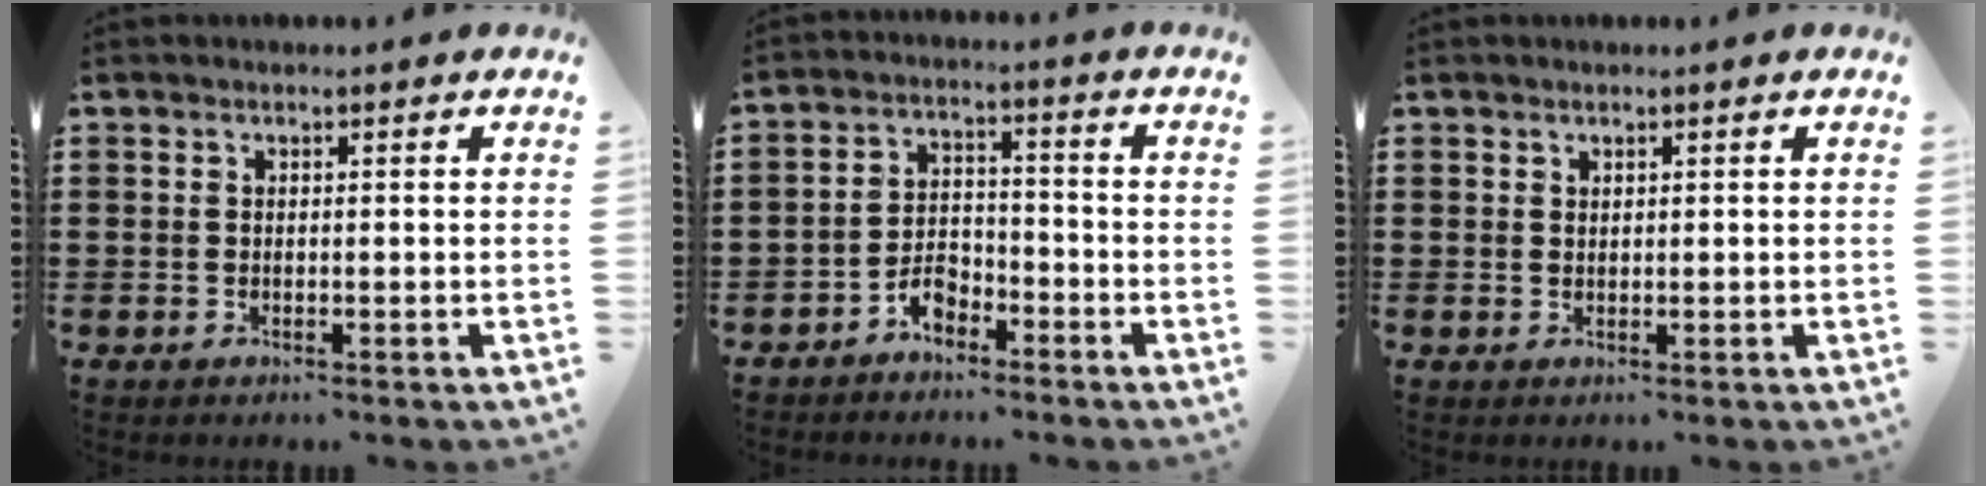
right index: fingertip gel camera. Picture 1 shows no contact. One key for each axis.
{"total": 4.1, "fx": -3.1, "fy": 2.0, "fz": 1.7, "tx": -0.032, "ty": 0.011, "tz": -0.061}
{"total": 0.7, "fx": 0.6, "fy": 0.4, "fz": 0.1, "tx": -0.003, "ty": 0.002, "tz": 0.012}